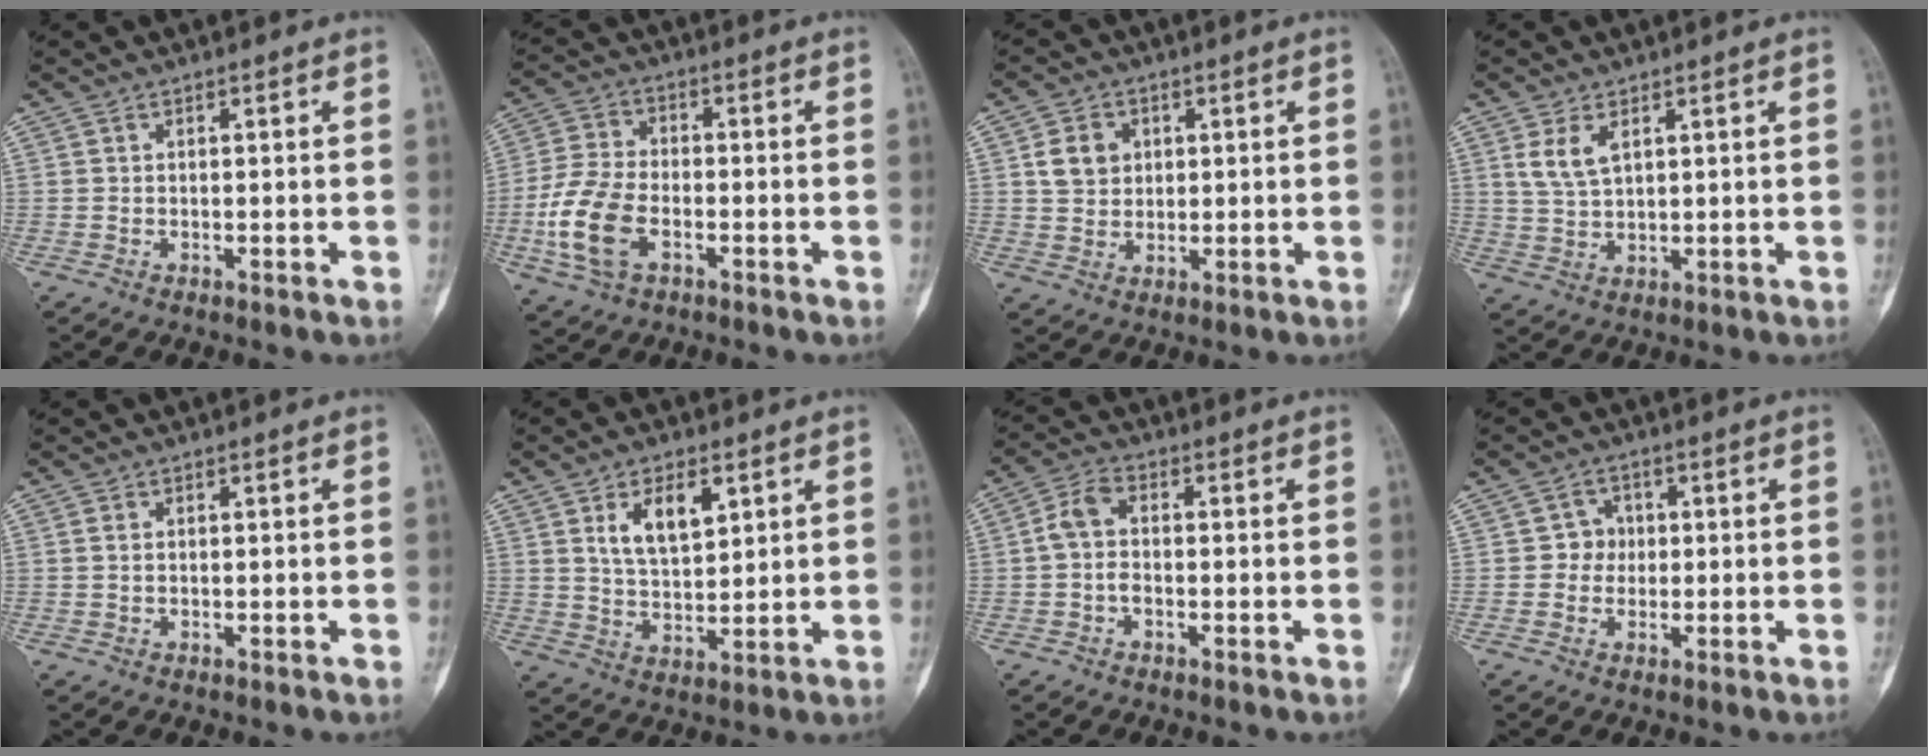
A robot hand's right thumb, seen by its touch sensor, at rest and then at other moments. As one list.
[{"total": 11.4, "force": [-3.5, 6.7, 8.5], "torque": [-0.186, 0.010, -0.071]}, {"total": 6.0, "force": [1.7, 5.0, 2.8], "torque": [-0.029, -0.006, 0.029]}, {"total": 4.8, "force": [2.1, 2.5, 3.6], "torque": [-0.070, -0.007, 0.050]}, {"total": 0.5, "force": [0.2, 0.3, 0.3], "torque": [-0.008, 0.002, 0.005]}, {"total": 8.7, "force": [3.8, 4.5, 6.5], "torque": [-0.095, -0.020, 0.072]}, {"total": 4.8, "force": [-0.6, 2.9, 3.7], "torque": [-0.073, 0.020, -0.020]}, {"total": 3.4, "force": [0.1, 3.2, 1.0], "torque": [0.011, 0.010, -0.006]}]